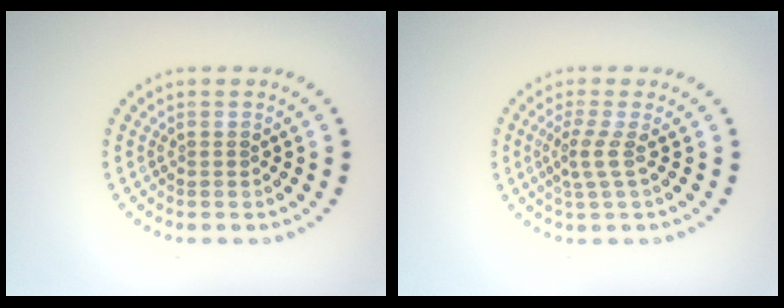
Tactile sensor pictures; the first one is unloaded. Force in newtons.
{"total": 2.1, "press": 1.4, "slide": 1.5}